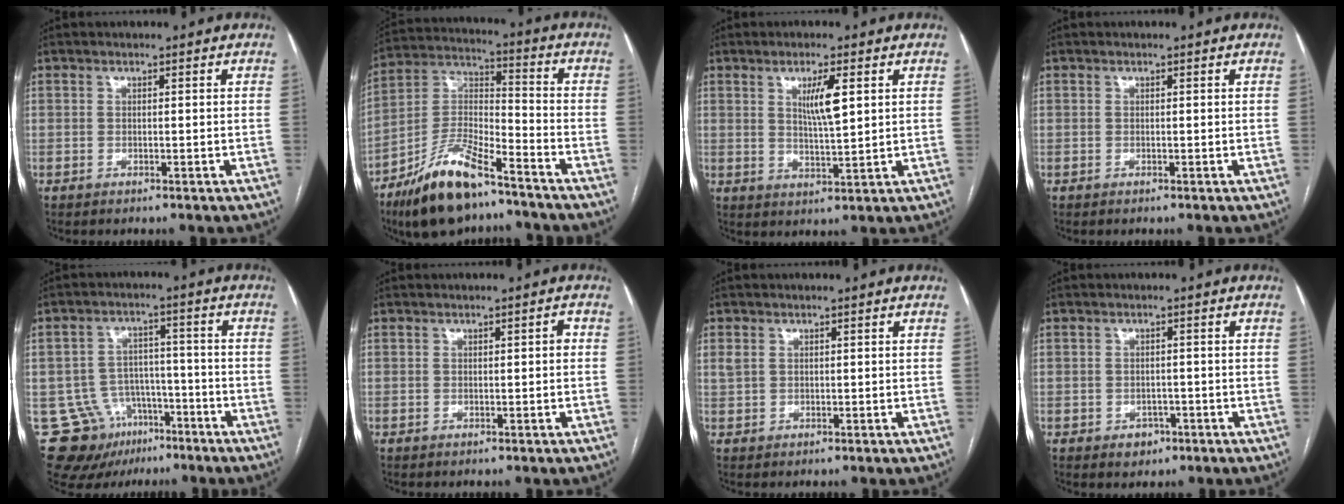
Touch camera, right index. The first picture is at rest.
{"total": 14.9, "force": [-10.6, 3.8, 9.7], "torque": [-0.191, 0.002, -0.190]}
{"total": 5.4, "force": [1.9, 0.6, 5.0], "torque": [-0.090, -0.006, 0.036]}
{"total": 0.0}
{"total": 11.5, "force": [-6.4, 9.0, 3.3], "torque": [-0.057, 0.033, -0.091]}
{"total": 1.0, "force": [0.0, 0.3, 0.9], "torque": [-0.009, 0.003, 0.000]}
{"total": 1.5, "force": [0.6, 1.1, 0.8], "torque": [-0.024, 0.016, 0.017]}
{"total": 2.6, "force": [-1.2, 2.1, 0.9], "torque": [-0.005, 0.006, -0.009]}